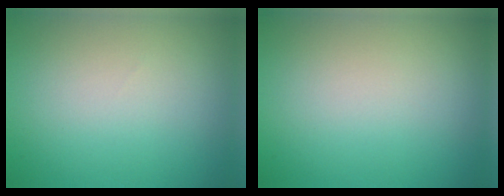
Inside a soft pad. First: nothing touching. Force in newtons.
{"total": 0.0}